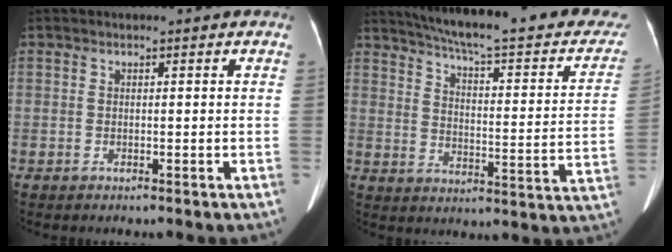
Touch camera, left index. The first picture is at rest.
{"total": 27.0, "force": [23.0, 4.1, 13.6], "torque": [-0.195, -0.037, 0.284]}